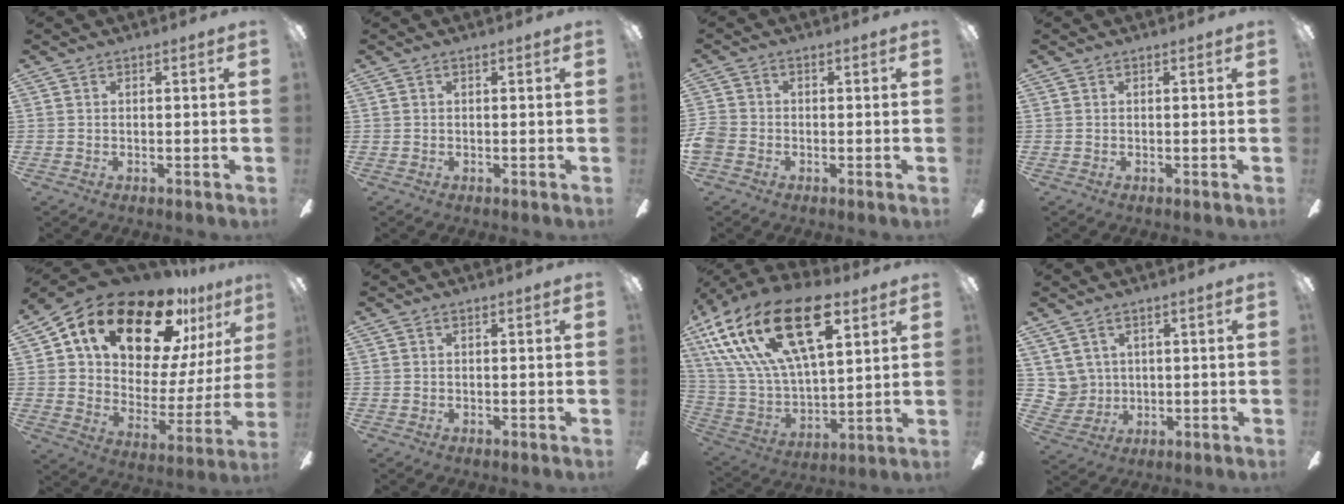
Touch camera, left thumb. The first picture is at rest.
{"total": 0.0}
{"total": 3.4, "force": [-1.5, 2.6, 1.5], "torque": [-0.027, 0.011, -0.028]}
{"total": 0.0}
{"total": 23.7, "force": [16.7, 11.6, 12.2], "torque": [-0.217, -0.094, 0.295]}
{"total": 0.0}
{"total": 27.9, "force": [13.6, 13.6, 20.2], "torque": [-0.395, -0.062, 0.235]}
{"total": 5.2, "force": [3.0, 4.2, 0.2], "torque": [-0.020, -0.007, 0.061]}